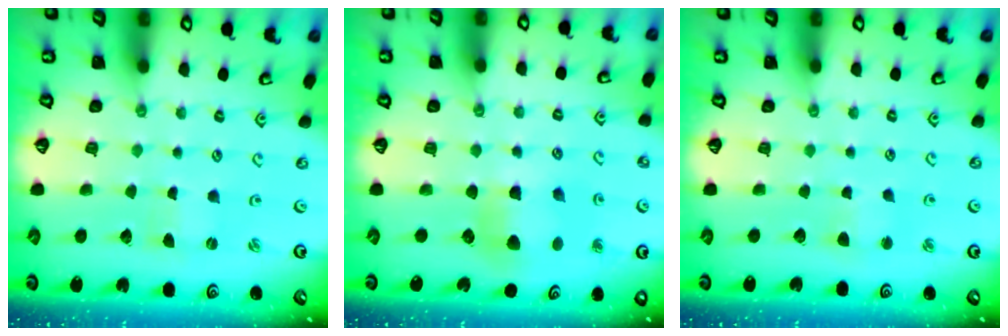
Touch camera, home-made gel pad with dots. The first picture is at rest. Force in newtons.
{"total": 6.4, "press": 6.3, "slide": 0.5}
{"total": 2.7, "press": 2.7, "slide": 0.4}